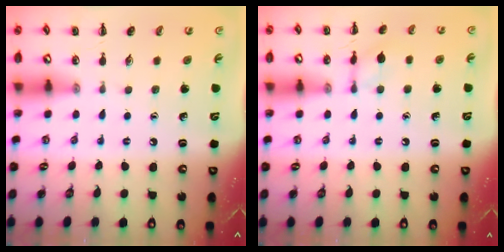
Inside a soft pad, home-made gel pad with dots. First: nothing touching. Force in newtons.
{"total": 6.8, "press": 6.7, "slide": 0.8}